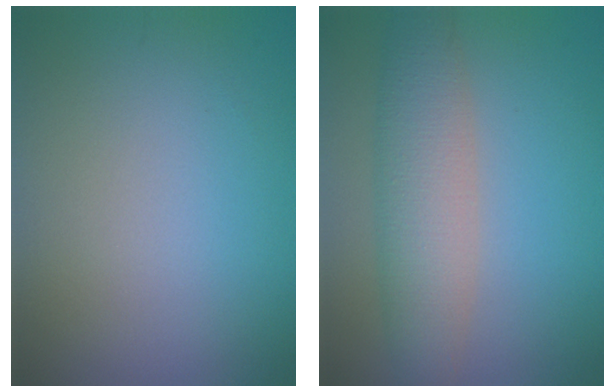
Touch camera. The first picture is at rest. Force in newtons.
{"total": 5.3, "press": 5.3, "slide": 0.3}